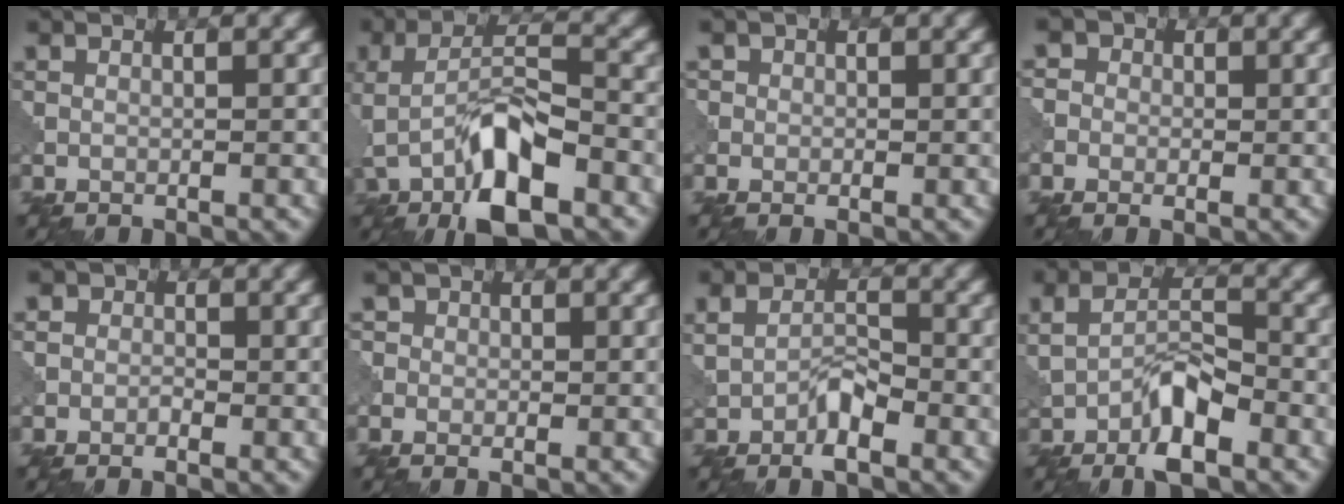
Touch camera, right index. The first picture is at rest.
{"total": 8.3, "force": [-3.0, 3.3, 7.0], "torque": [-0.129, 0.004, -0.056]}
{"total": 1.5, "force": [0.2, 1.4, 0.3], "torque": [0.006, 0.002, -0.008]}
{"total": 3.7, "force": [0.7, 3.3, 1.5], "torque": [-0.001, 0.020, -0.028]}
{"total": 2.0, "force": [0.0, 1.8, 0.8], "torque": [0.010, 0.004, -0.025]}
{"total": 2.4, "force": [0.4, 2.3, 0.7], "torque": [0.006, 0.008, -0.019]}
{"total": 3.1, "force": [-1.2, 1.8, 2.2], "torque": [-0.038, 0.004, -0.023]}
{"total": 5.3, "force": [-2.2, 2.4, 4.2], "torque": [-0.072, 0.003, -0.041]}